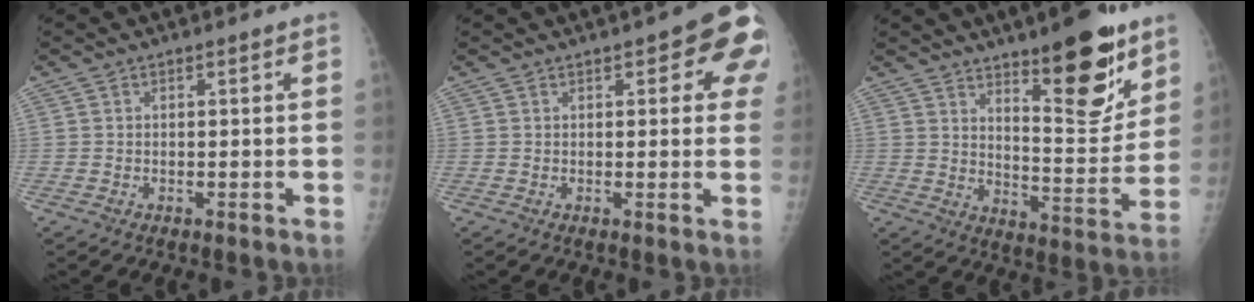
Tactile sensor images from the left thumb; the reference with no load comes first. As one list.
[{"total": 10.5, "force": [4.1, 4.1, 8.8], "torque": [-0.064, -0.005, 0.036]}, {"total": 16.5, "force": [10.3, 5.0, 11.9], "torque": [-0.130, -0.078, 0.162]}]